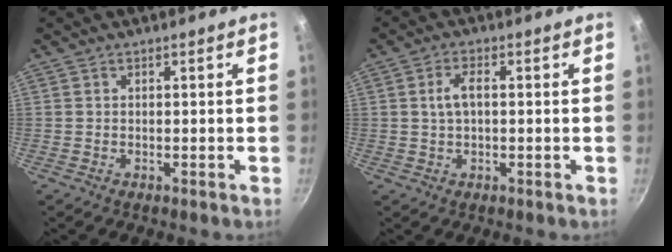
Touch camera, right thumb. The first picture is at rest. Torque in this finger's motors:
{"motor_torque": [-0.20, 0.36, 0.15, -0.03, 0.16]}